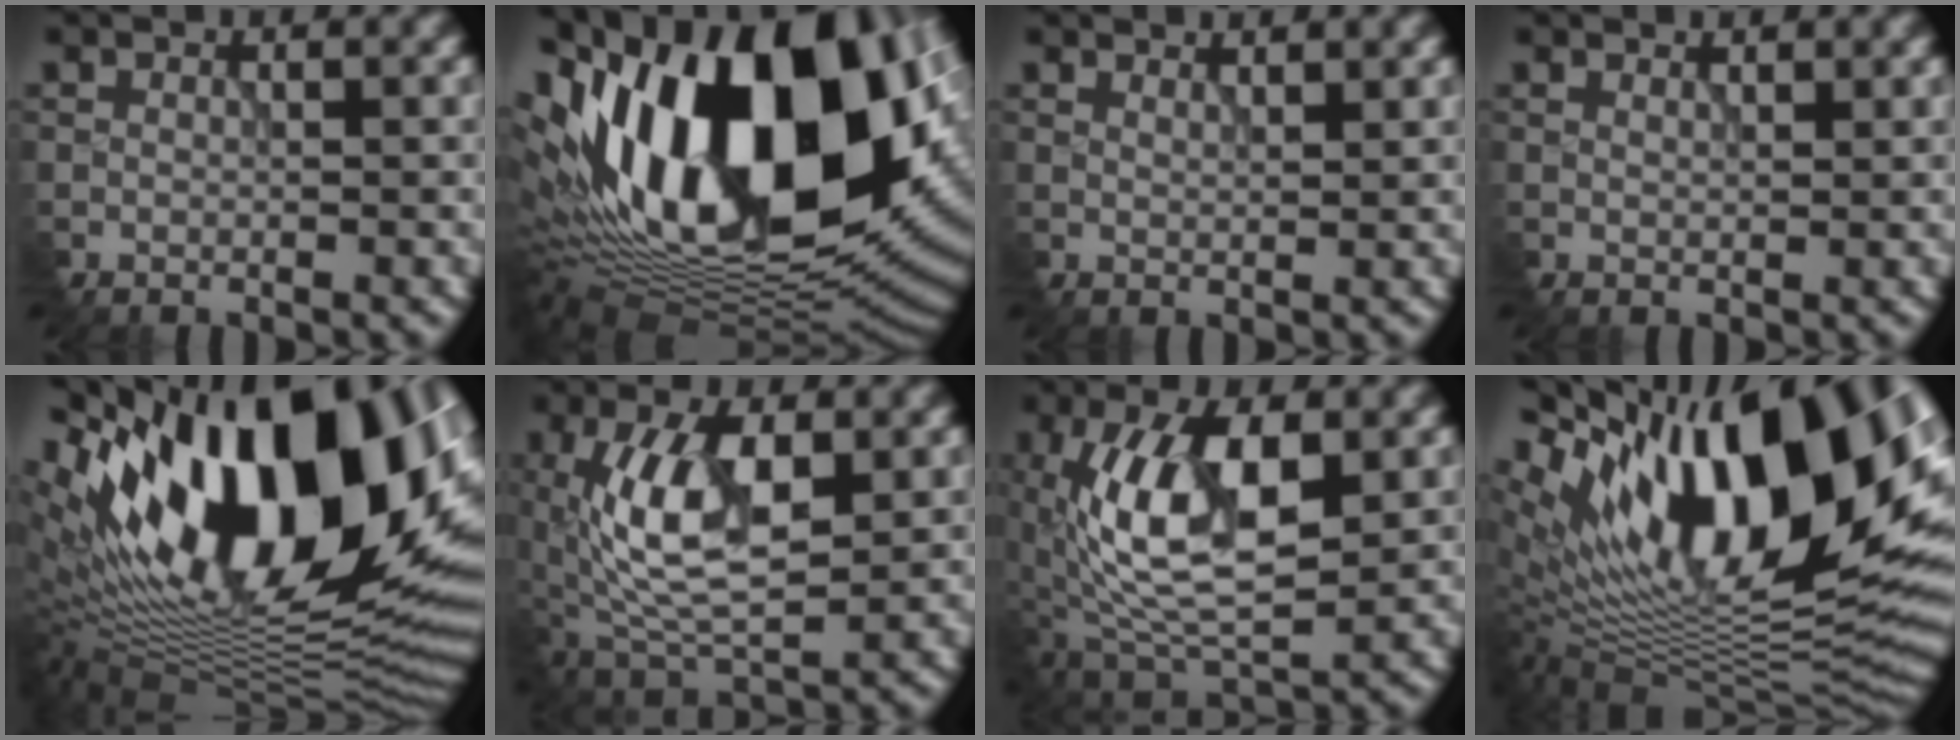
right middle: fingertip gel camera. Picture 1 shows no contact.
{"total": 20.2, "force": [2.6, 11.5, 16.4], "torque": [-0.289, 0.015, 0.050]}
{"total": 2.0, "force": [1.8, 0.4, 0.7], "torque": [-0.005, 0.002, 0.028]}
{"total": 1.4, "force": [1.3, 0.3, 0.4], "torque": [-0.004, 0.002, 0.020]}
{"total": 20.2, "force": [5.1, 9.9, 16.9], "torque": [-0.283, 0.028, 0.080]}
{"total": 9.1, "force": [0.3, 4.1, 8.1], "torque": [-0.161, 0.005, 0.006]}
{"total": 10.4, "force": [0.2, 4.9, 9.2], "torque": [-0.175, 0.005, 0.001]}
{"total": 19.3, "force": [6.4, 8.5, 16.0], "torque": [-0.268, 0.026, 0.114]}